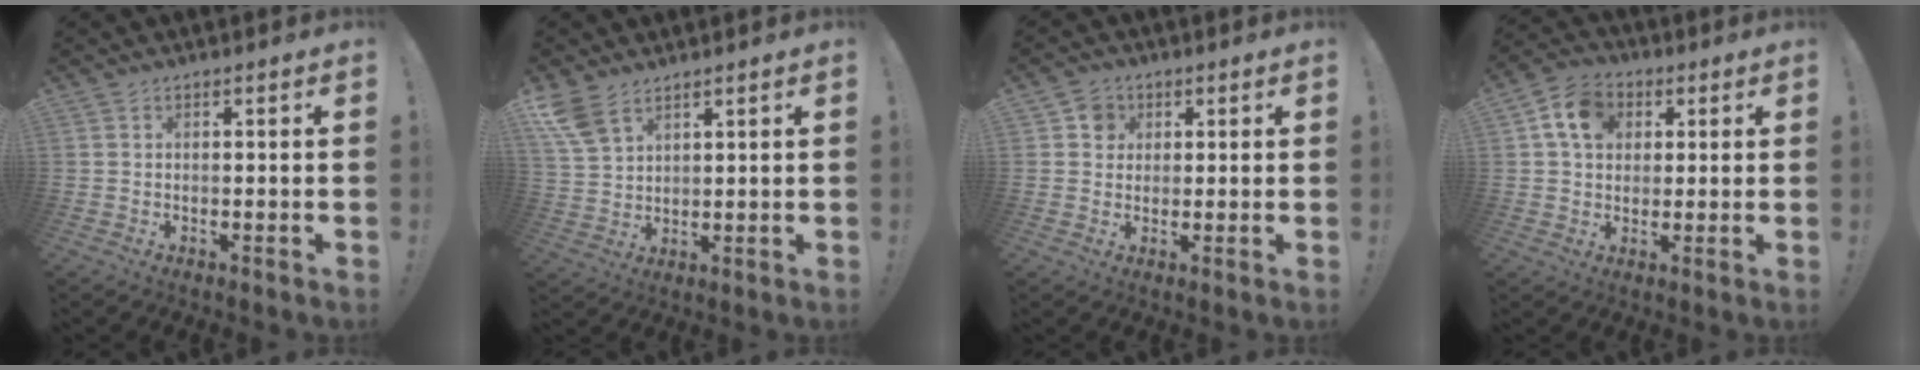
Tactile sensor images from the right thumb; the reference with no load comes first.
{"total": 8.0, "force": [5.4, 4.3, 4.0], "torque": [-0.084, -0.023, 0.108]}
{"total": 5.0, "force": [1.4, 4.6, 1.6], "torque": [-0.023, 0.008, 0.027]}
{"total": 10.8, "force": [3.4, 8.3, 5.9], "torque": [-0.100, 0.009, 0.069]}